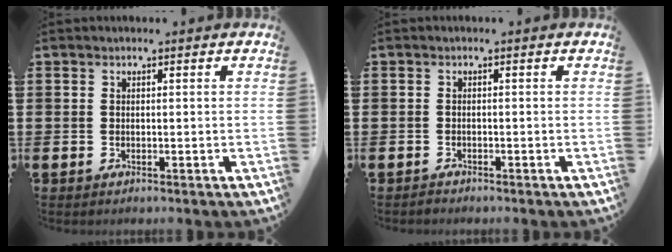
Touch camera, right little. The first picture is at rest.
{"total": 0.6, "force": [-0.6, 0.1, -0.1], "torque": [0.000, 0.000, -0.013]}